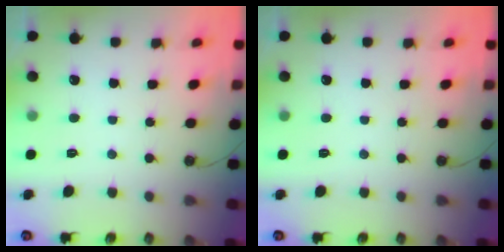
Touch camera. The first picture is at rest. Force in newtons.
{"total": 0.0}